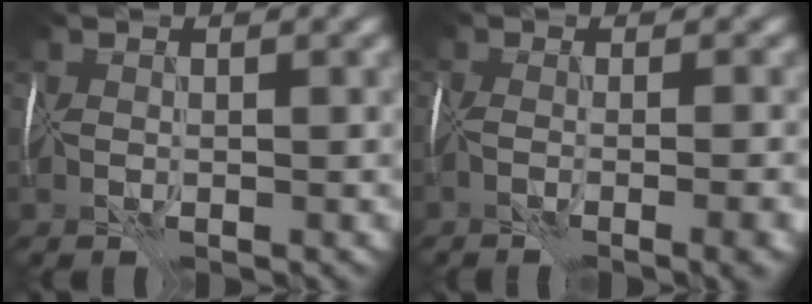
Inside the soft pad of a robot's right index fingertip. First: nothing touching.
{"total": 8.3, "force": [-4.3, 3.3, 6.3], "torque": [-0.075, -0.006, -0.035]}